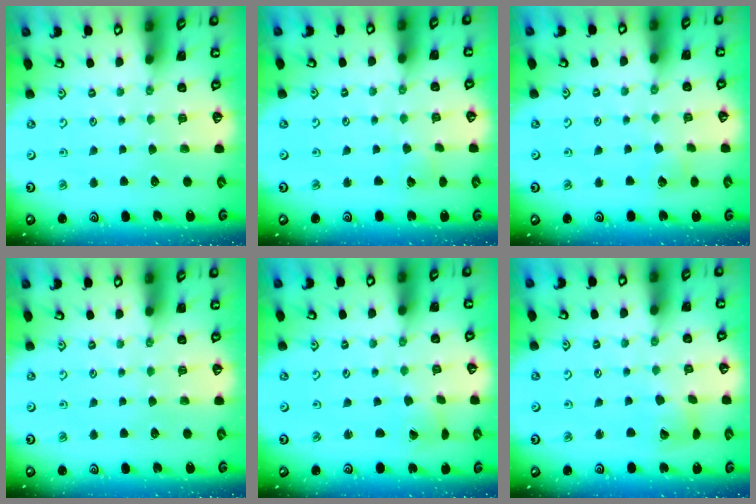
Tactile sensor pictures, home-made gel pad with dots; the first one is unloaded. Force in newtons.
{"total": 2.4, "press": 2.3, "slide": 0.3}
{"total": 4.8, "press": 4.7, "slide": 0.5}
{"total": 0.0}
{"total": 1.4, "press": 1.4, "slide": 0.3}
{"total": 6.1, "press": 6.0, "slide": 0.8}